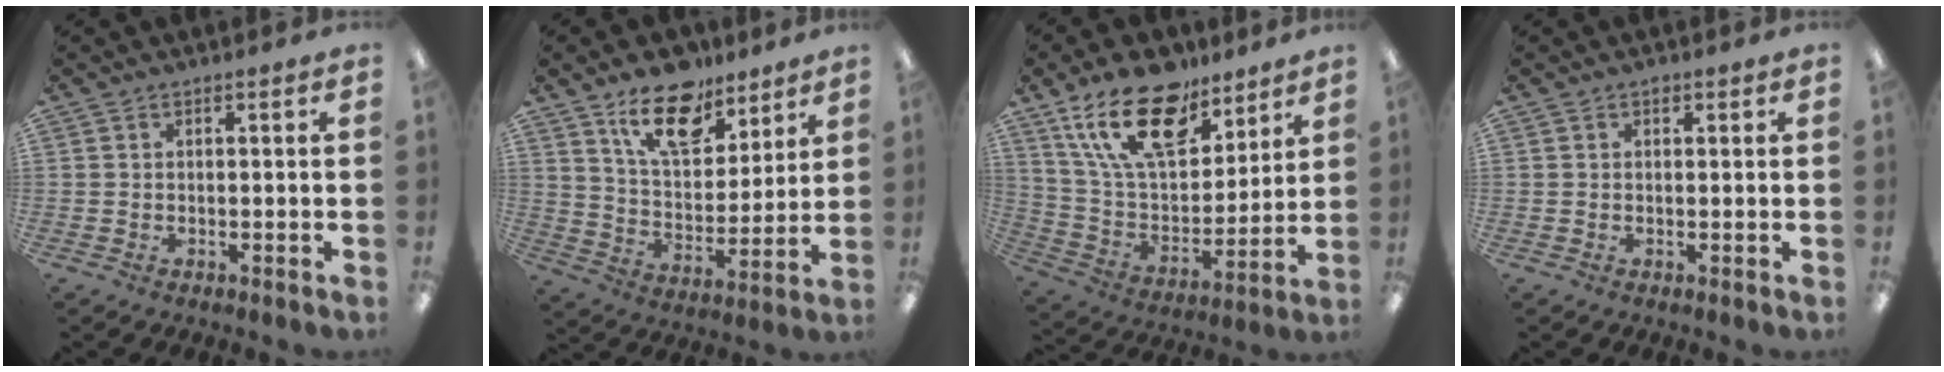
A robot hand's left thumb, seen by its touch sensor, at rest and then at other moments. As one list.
[{"total": 16.3, "force": [11.3, 8.1, 8.4], "torque": [-0.132, -0.059, 0.201]}, {"total": 21.5, "force": [13.6, 10.8, 12.6], "torque": [-0.227, -0.063, 0.245]}, {"total": 1.1, "force": [0.6, 0.8, 0.6], "torque": [-0.004, -0.001, 0.009]}]